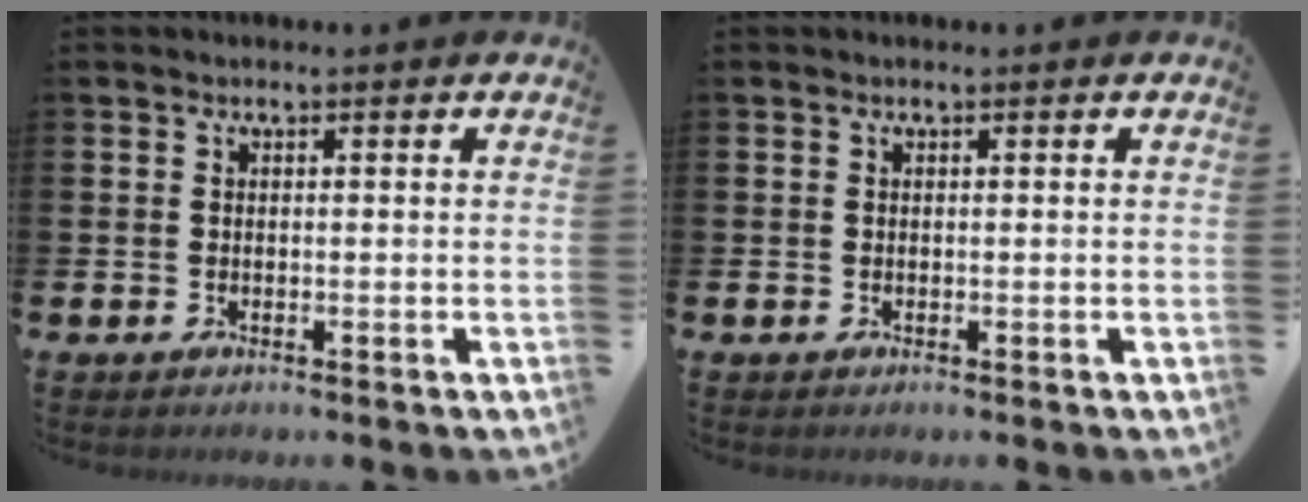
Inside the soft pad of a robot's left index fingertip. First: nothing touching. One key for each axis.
{"total": 0.0}